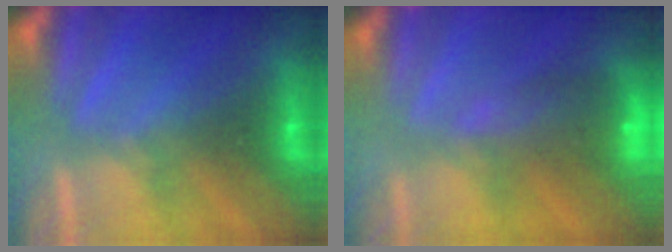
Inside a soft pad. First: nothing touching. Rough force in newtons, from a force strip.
{"total": 8.0}